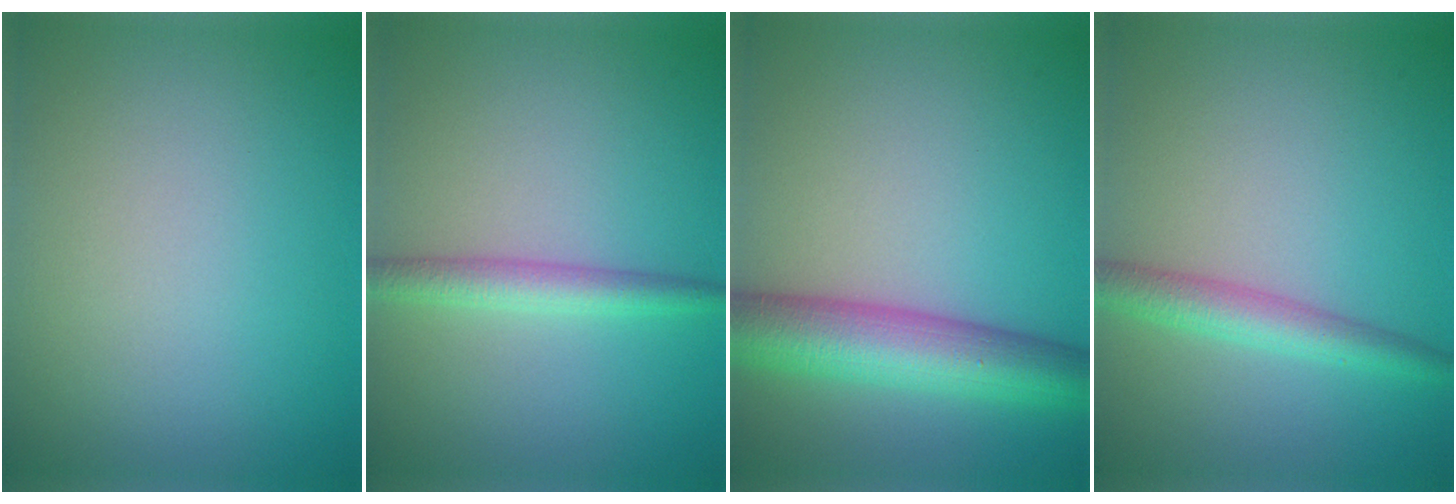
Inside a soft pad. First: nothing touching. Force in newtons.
{"total": 2.6, "press": 2.6, "slide": 0.1}
{"total": 8.1, "press": 8.1, "slide": 0.2}
{"total": 3.3, "press": 3.3, "slide": 0.0}